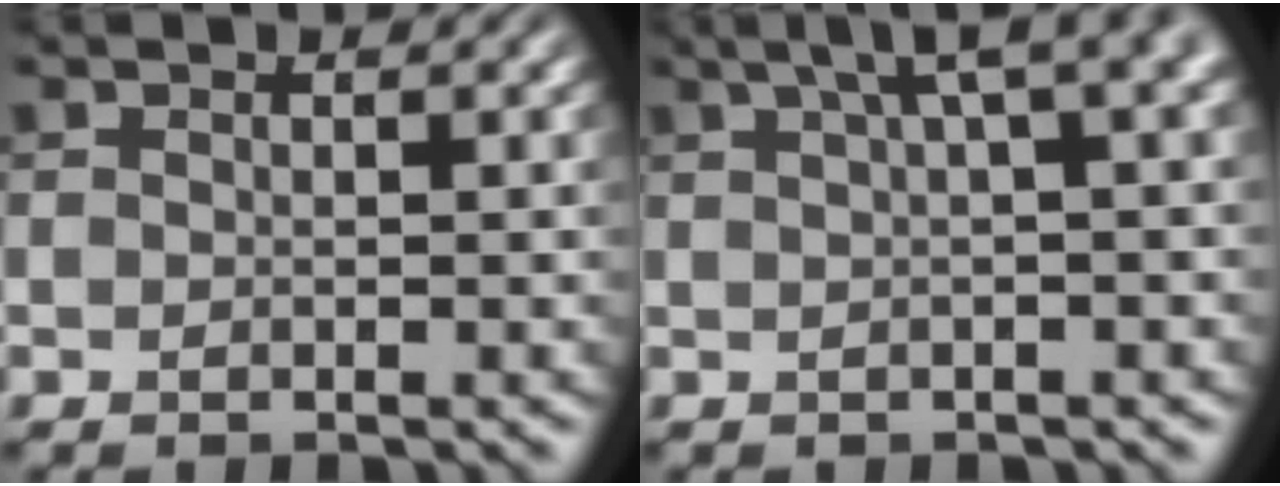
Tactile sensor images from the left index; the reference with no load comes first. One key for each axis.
{"total": 6.1, "fx": 2.7, "fy": 1.7, "fz": 5.2, "tx": -0.051, "ty": 0.028, "tz": 0.040}